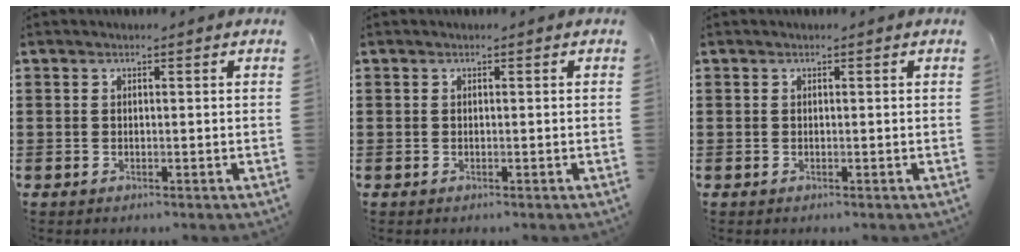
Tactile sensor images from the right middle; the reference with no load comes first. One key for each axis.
{"total": 0.0}
{"total": 0.0}